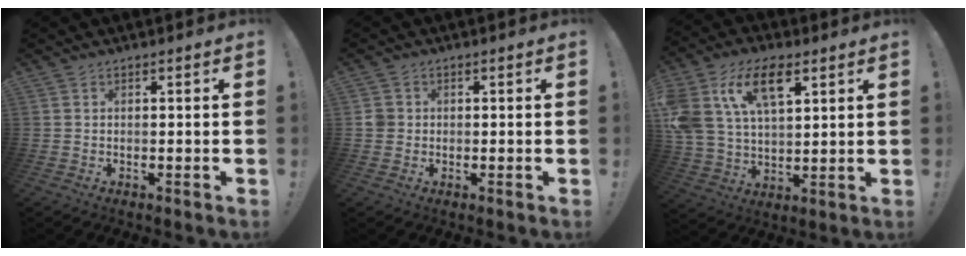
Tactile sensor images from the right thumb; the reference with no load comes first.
{"total": 3.1, "force": [0.1, 2.8, 1.2], "torque": [-0.028, 0.006, 0.002]}
{"total": 16.4, "force": [7.6, 9.7, 10.9], "torque": [-0.226, -0.019, 0.140]}